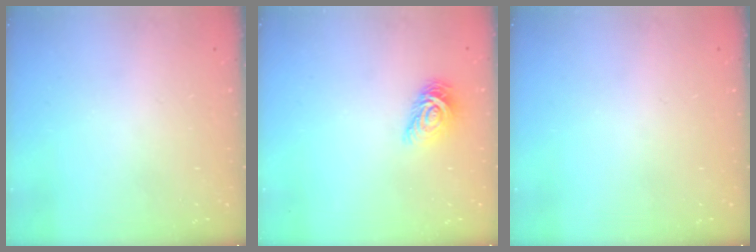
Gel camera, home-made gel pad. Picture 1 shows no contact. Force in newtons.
{"total": 7.7, "press": 7.6, "slide": 0.7}
{"total": 0.0}